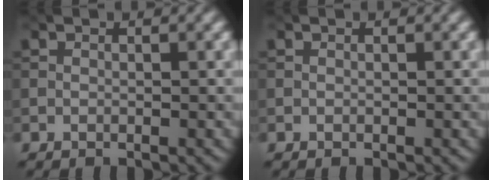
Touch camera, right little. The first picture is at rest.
{"total": 0.0}